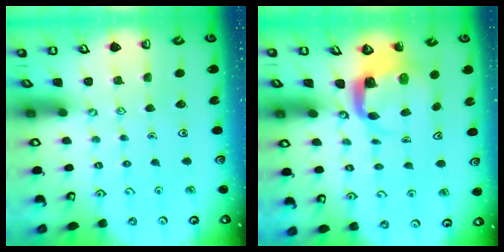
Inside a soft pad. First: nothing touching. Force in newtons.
{"total": 3.9, "press": 3.9, "slide": 0.5}